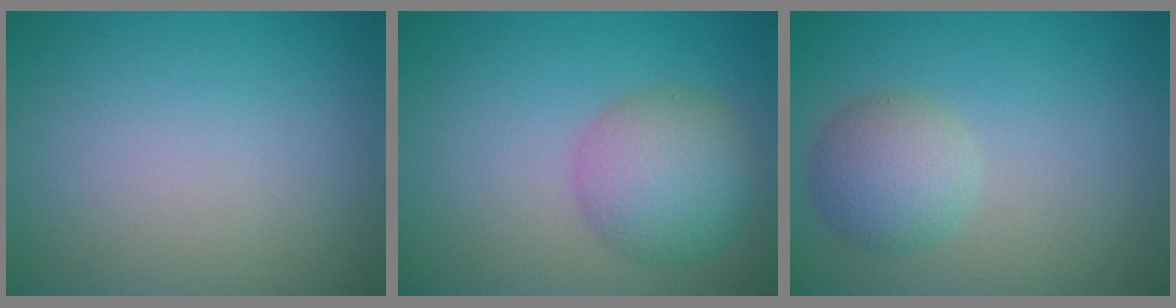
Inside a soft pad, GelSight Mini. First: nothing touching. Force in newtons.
{"total": 5.2, "press": 5.2, "slide": 0.2}
{"total": 3.7, "press": 3.7, "slide": 0.3}